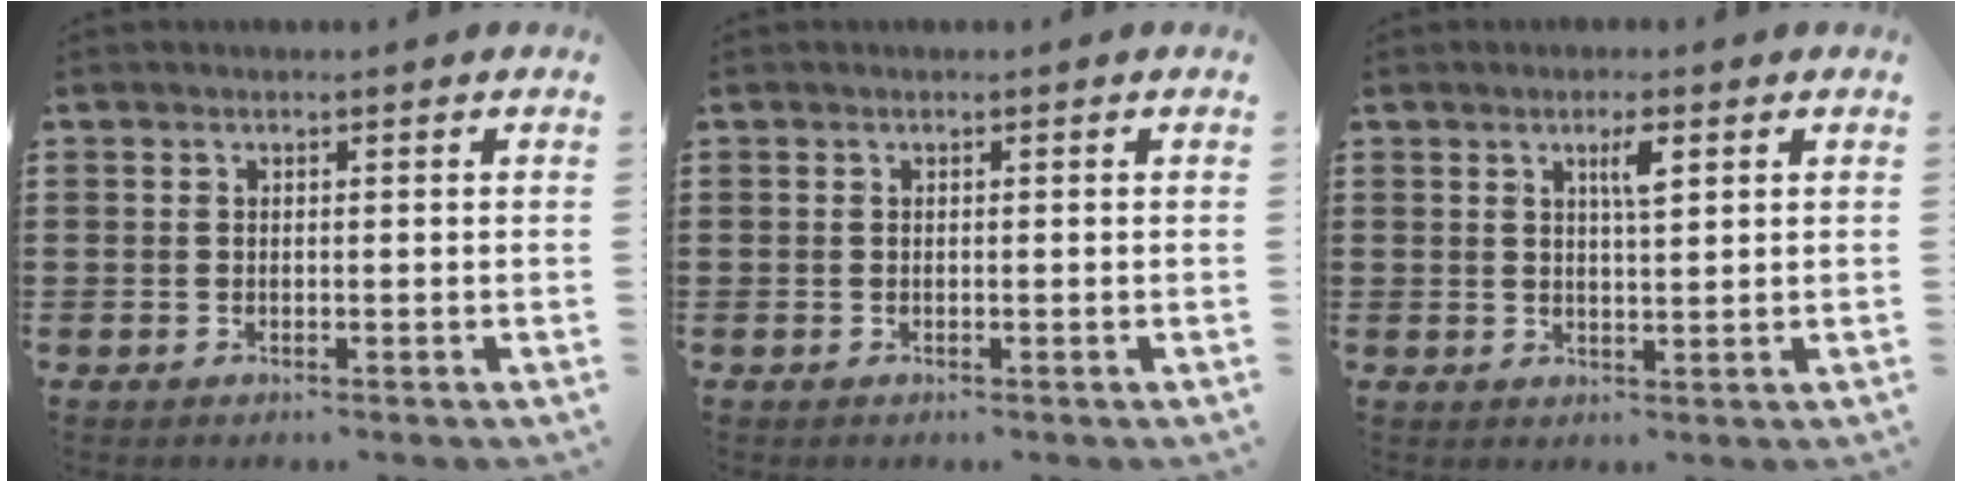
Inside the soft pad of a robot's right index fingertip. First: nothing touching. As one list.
[{"total": 0.0}, {"total": 3.3, "force": [1.4, 0.6, 2.9], "torque": [-0.052, 0.003, 0.020]}]